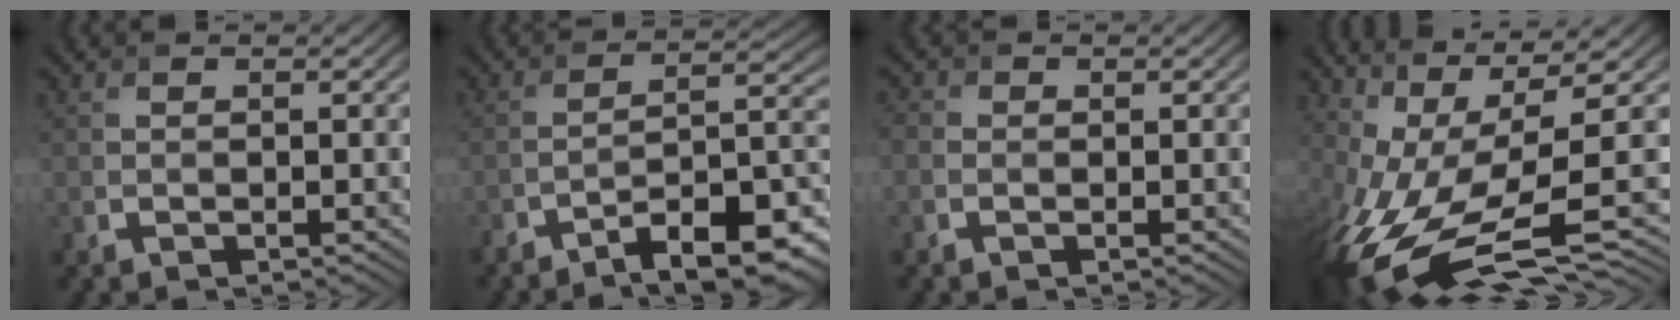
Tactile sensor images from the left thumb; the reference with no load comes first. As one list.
[{"total": 12.4, "force": [-9.1, 2.4, 8.1], "torque": [-0.105, 0.008, -0.146]}, {"total": 1.6, "force": [-0.2, 1.4, 0.8], "torque": [-0.020, 0.001, -0.013]}, {"total": 13.7, "force": [-3.0, 4.0, 12.8], "torque": [-0.265, -0.024, -0.032]}]